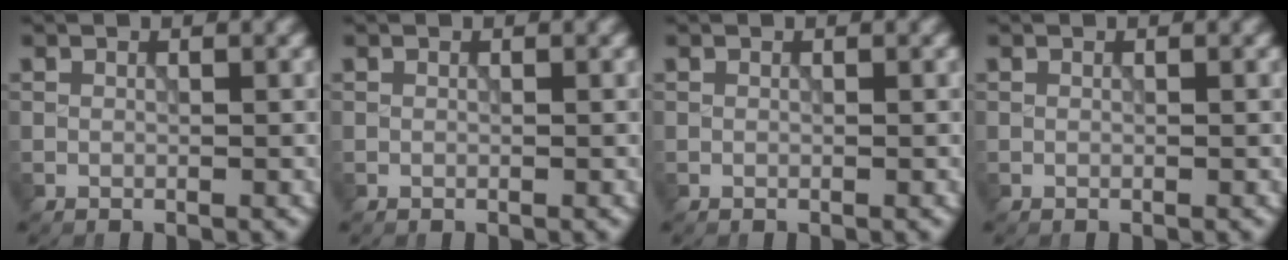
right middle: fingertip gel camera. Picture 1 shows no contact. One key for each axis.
{"total": 0.0}
{"total": 0.0}
{"total": 0.0}